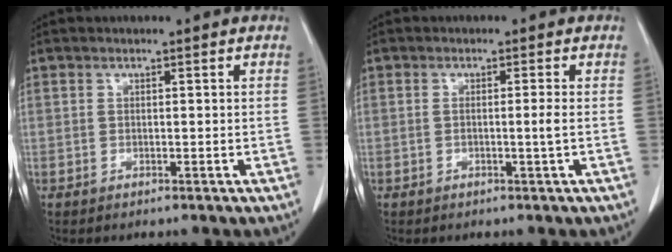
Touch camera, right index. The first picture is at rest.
{"total": 1.4, "force": [-0.1, -0.5, 1.3], "torque": [-0.017, 0.000, -0.001]}